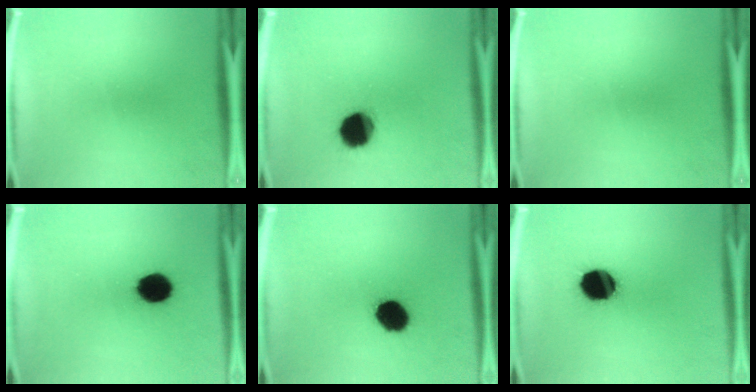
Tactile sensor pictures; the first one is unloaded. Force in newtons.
{"total": 12.9}
{"total": 0.0}
{"total": 10.5}
{"total": 10.8}
{"total": 14.7}